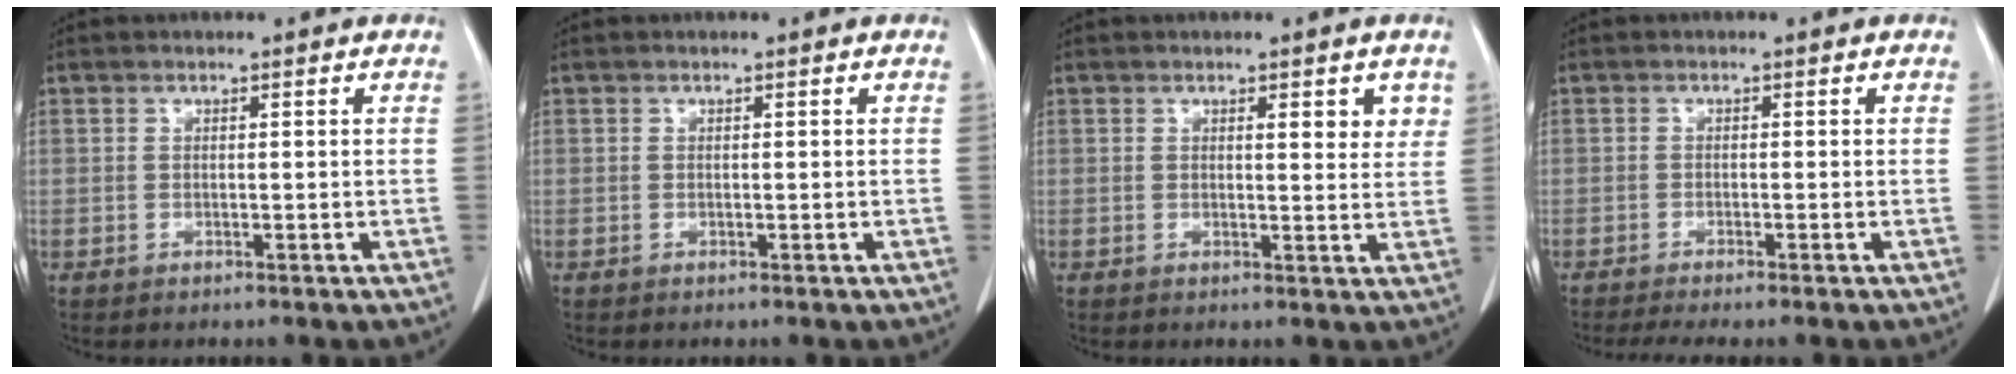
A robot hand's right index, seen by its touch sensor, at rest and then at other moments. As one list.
[{"total": 0.0}, {"total": 3.4, "force": [1.7, 1.0, 2.7], "torque": [-0.031, -0.006, 0.019]}, {"total": 4.0, "force": [-3.4, 0.0, 2.2], "torque": [-0.029, -0.007, -0.054]}]